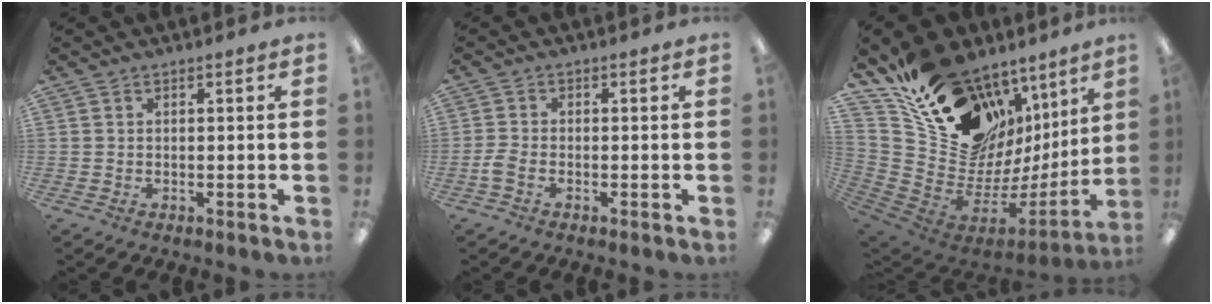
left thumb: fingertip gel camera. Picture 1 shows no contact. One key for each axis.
{"total": 2.6, "fx": -1.1, "fy": 1.5, "fz": 1.8, "tx": -0.043, "ty": 0.000, "tz": -0.022}
{"total": 21.1, "fx": 14.4, "fy": 12.5, "fz": 9.1, "tx": -0.127, "ty": -0.123, "tz": 0.296}